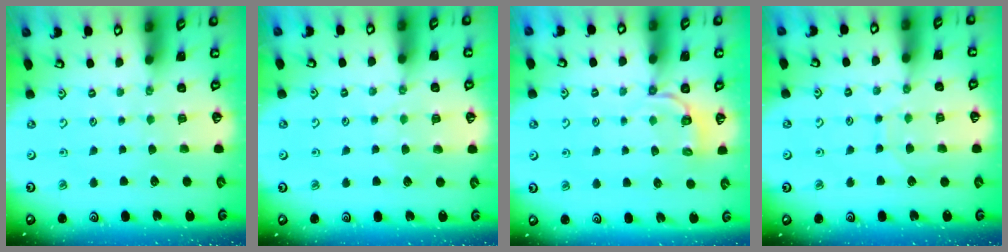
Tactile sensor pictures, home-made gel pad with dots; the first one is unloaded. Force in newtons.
{"total": 4.7, "press": 4.6, "slide": 0.6}
{"total": 3.6, "press": 3.0, "slide": 2.1}
{"total": 7.2, "press": 7.1, "slide": 0.6}